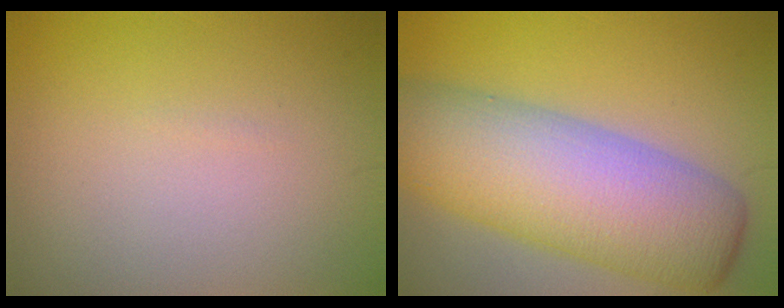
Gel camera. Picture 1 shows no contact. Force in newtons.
{"total": 11.0, "press": 11.0, "slide": 0.4}